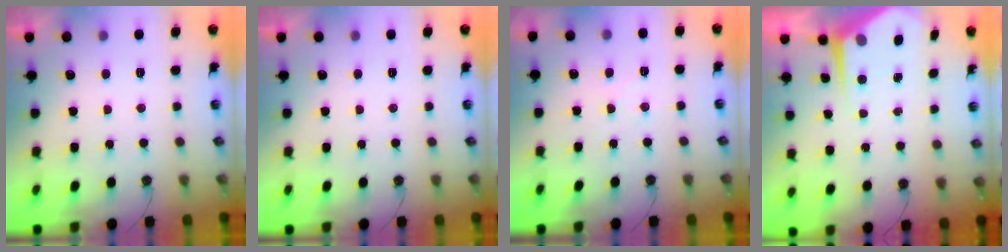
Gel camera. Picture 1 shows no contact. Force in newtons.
{"total": 0.0}
{"total": 5.0, "press": 5.0, "slide": 0.7}
{"total": 4.7, "press": 4.7, "slide": 0.5}